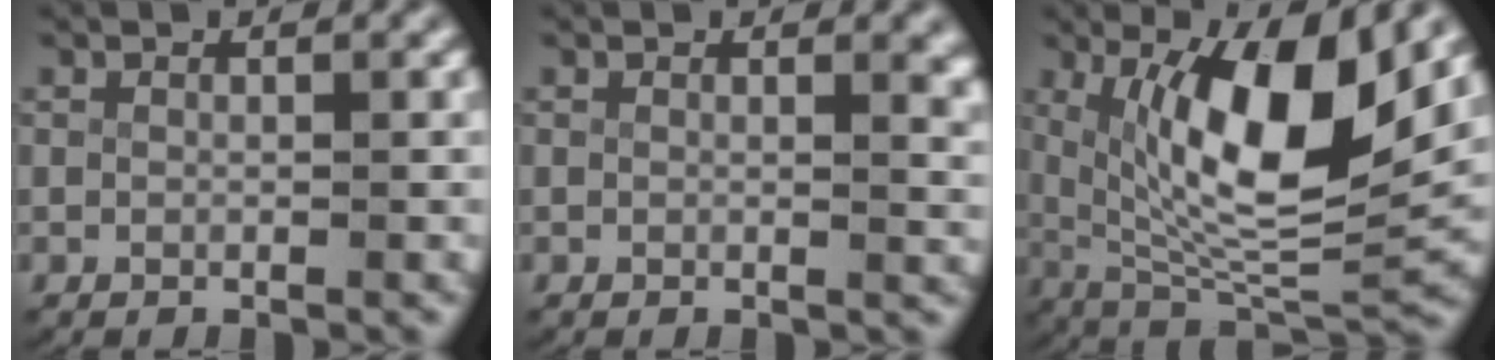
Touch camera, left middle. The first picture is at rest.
{"total": 1.2, "force": [0.8, 0.2, 0.9], "torque": [-0.006, -0.009, 0.012]}
{"total": 12.9, "force": [2.4, 6.1, 11.2], "torque": [-0.203, -0.023, 0.057]}